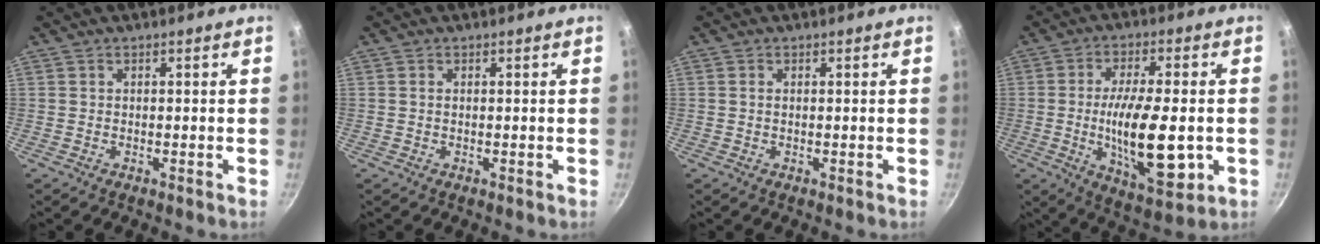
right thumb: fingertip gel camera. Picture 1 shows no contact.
{"total": 0.6, "force": [0.2, 0.3, 0.5], "torque": [-0.011, 0.001, 0.002]}
{"total": 0.7, "force": [0.2, 0.4, 0.6], "torque": [-0.012, 0.001, 0.002]}
{"total": 17.4, "force": [-2.5, 6.3, 16.0], "torque": [-0.256, -0.003, -0.037]}